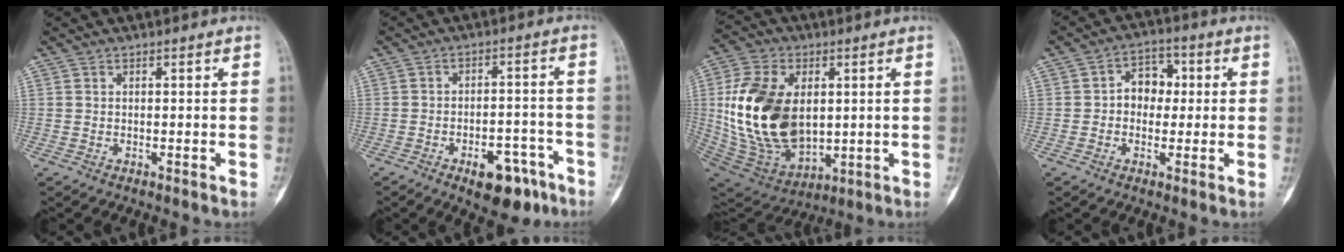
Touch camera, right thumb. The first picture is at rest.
{"total": 10.4, "force": [-6.0, 5.2, 6.7], "torque": [-0.070, 0.040, -0.077]}
{"total": 23.0, "force": [1.9, 14.7, 17.6], "torque": [-0.333, -0.017, 0.055]}
{"total": 6.8, "force": [0.4, 5.3, 4.2], "torque": [-0.030, 0.017, -0.003]}